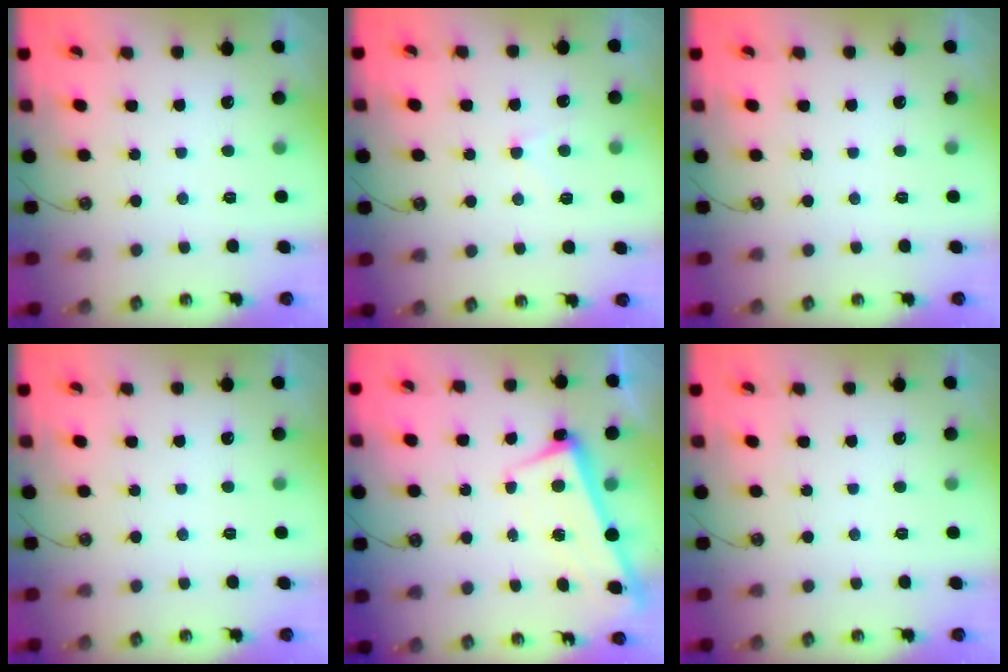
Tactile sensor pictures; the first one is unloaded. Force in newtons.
{"total": 1.2, "press": 1.1, "slide": 0.6}
{"total": 0.0}
{"total": 0.0}
{"total": 2.5, "press": 2.4, "slide": 0.5}
{"total": 0.0}